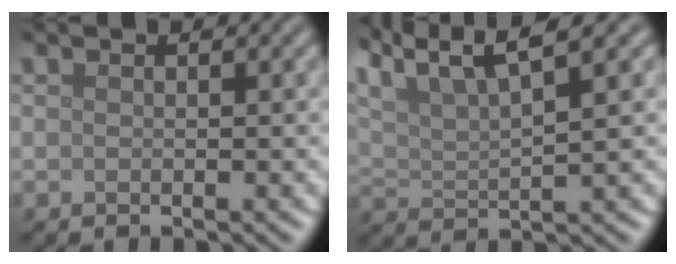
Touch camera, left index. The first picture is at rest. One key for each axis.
{"total": 8.3, "fx": 6.2, "fy": 2.2, "fz": 5.1, "tx": -0.098, "ty": 0.025, "tz": 0.098}